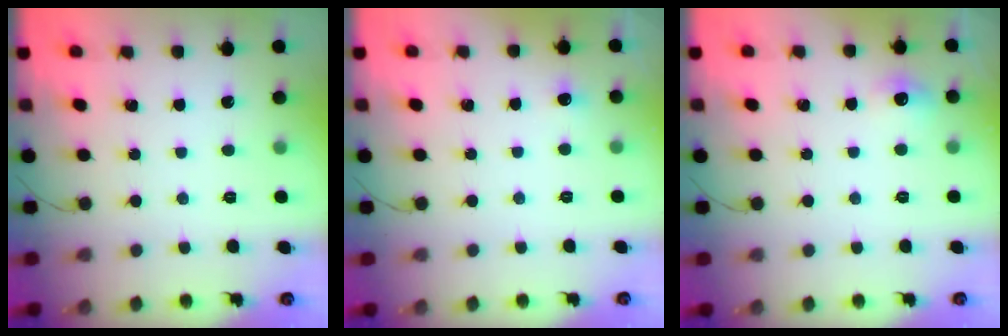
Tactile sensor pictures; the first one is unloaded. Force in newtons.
{"total": 3.0, "press": 2.8, "slide": 1.2}
{"total": 5.2, "press": 5.0, "slide": 1.3}